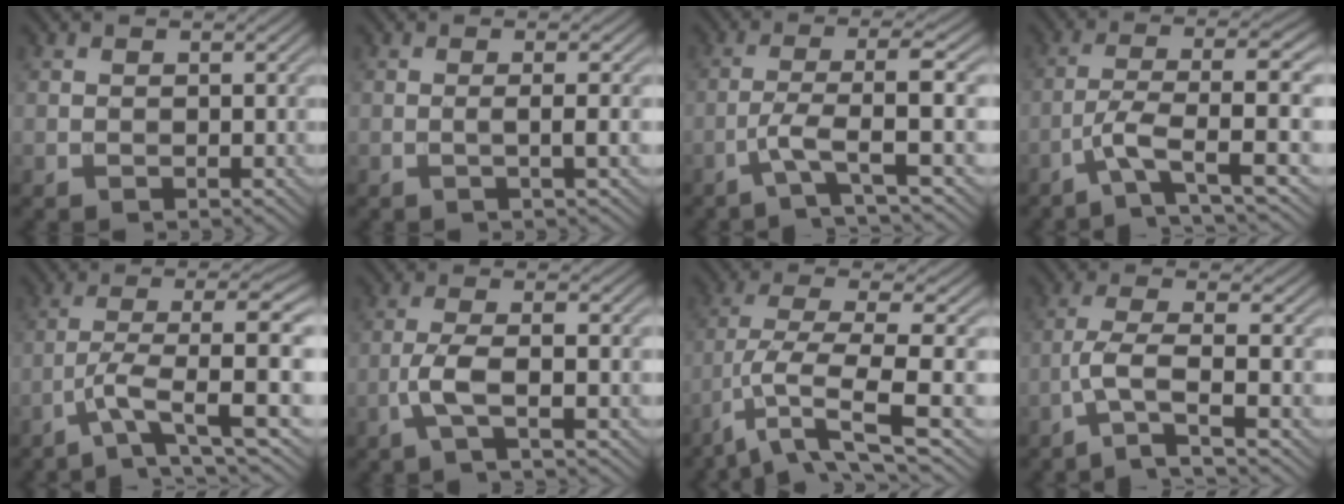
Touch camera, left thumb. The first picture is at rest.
{"total": 2.8, "force": [-0.1, 0.4, 2.7], "torque": [-0.041, 0.007, -0.011]}
{"total": 4.9, "force": [-1.9, 0.3, 4.5], "torque": [-0.078, 0.014, -0.057]}
{"total": 6.9, "force": [-2.6, 1.2, 6.3], "torque": [-0.113, 0.009, -0.060]}
{"total": 8.4, "force": [-2.3, 1.7, 7.9], "torque": [-0.132, 0.015, -0.046]}
{"total": 4.9, "force": [-1.6, 0.8, 4.5], "torque": [-0.090, 0.009, -0.044]}
{"total": 9.2, "force": [-4.1, 1.9, 8.0], "torque": [-0.154, 0.000, -0.080]}
{"total": 4.5, "force": [-2.2, 0.6, 3.9], "torque": [-0.073, 0.008, -0.065]}